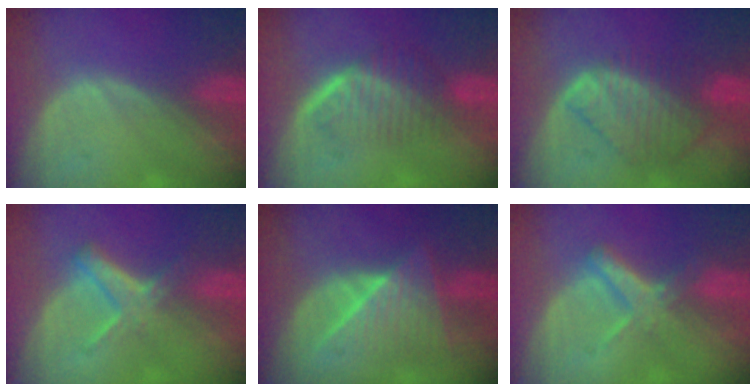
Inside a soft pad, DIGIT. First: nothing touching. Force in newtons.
{"total": 6.7, "press": 5.8, "slide": 3.3}
{"total": 8.6, "press": 7.6, "slide": 4.1}
{"total": 5.8, "press": 5.1, "slide": 2.9}
{"total": 7.4, "press": 7.4, "slide": 0.5}
{"total": 5.5, "press": 5.1, "slide": 2.2}